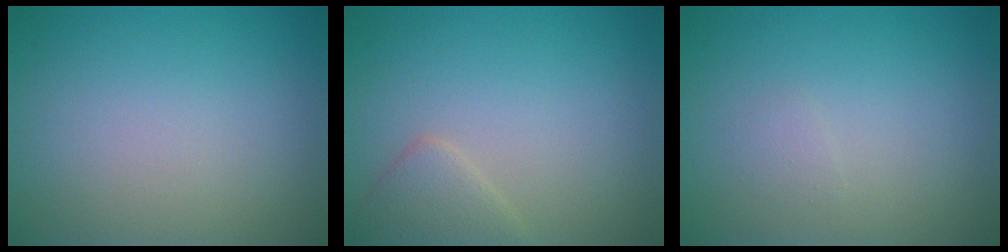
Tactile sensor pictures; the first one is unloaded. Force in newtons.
{"total": 2.2, "press": 2.2, "slide": 0.2}
{"total": 0.6, "press": 0.6, "slide": 0.1}